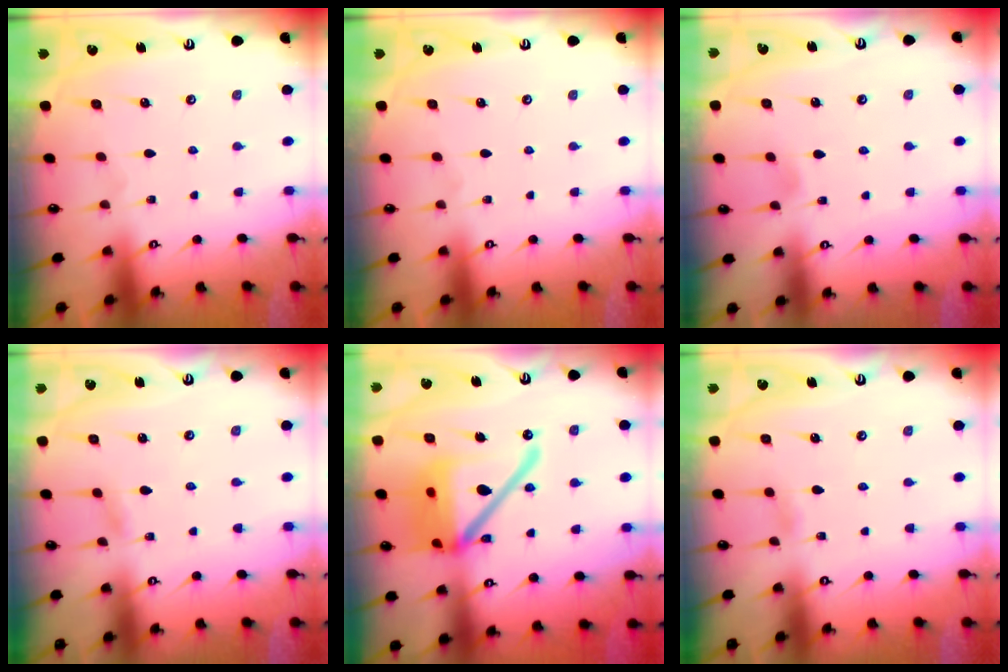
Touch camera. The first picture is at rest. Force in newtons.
{"total": 0.0}
{"total": 4.3, "press": 4.2, "slide": 0.6}
{"total": 2.8, "press": 2.8, "slide": 0.4}
{"total": 22.6, "press": 22.4, "slide": 2.9}
{"total": 3.4, "press": 3.4, "slide": 0.3}